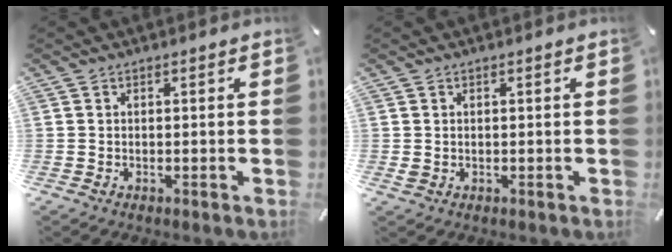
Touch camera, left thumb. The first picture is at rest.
{"total": 1.0, "force": [0.2, 0.9, 0.4], "torque": [-0.008, 0.005, 0.002]}